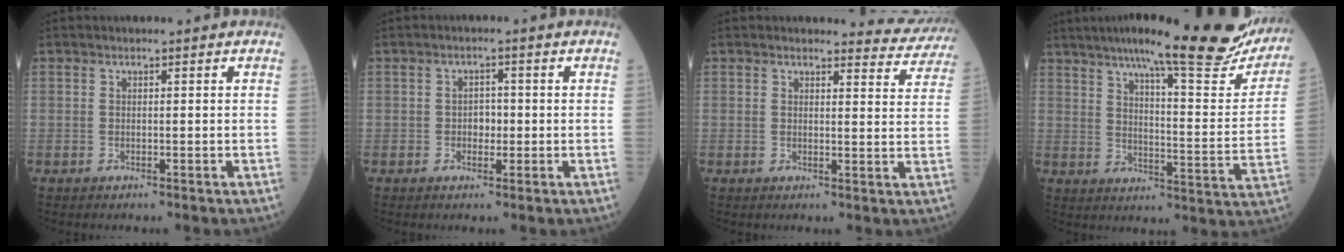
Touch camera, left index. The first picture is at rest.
{"total": 2.2, "force": [-0.5, 1.5, 1.5], "torque": [-0.018, 0.004, -0.009]}
{"total": 6.1, "force": [6.0, 1.0, -0.8], "torque": [0.025, -0.029, 0.044]}
{"total": 26.1, "force": [21.6, 2.9, 14.3], "torque": [-0.208, -0.042, 0.273]}